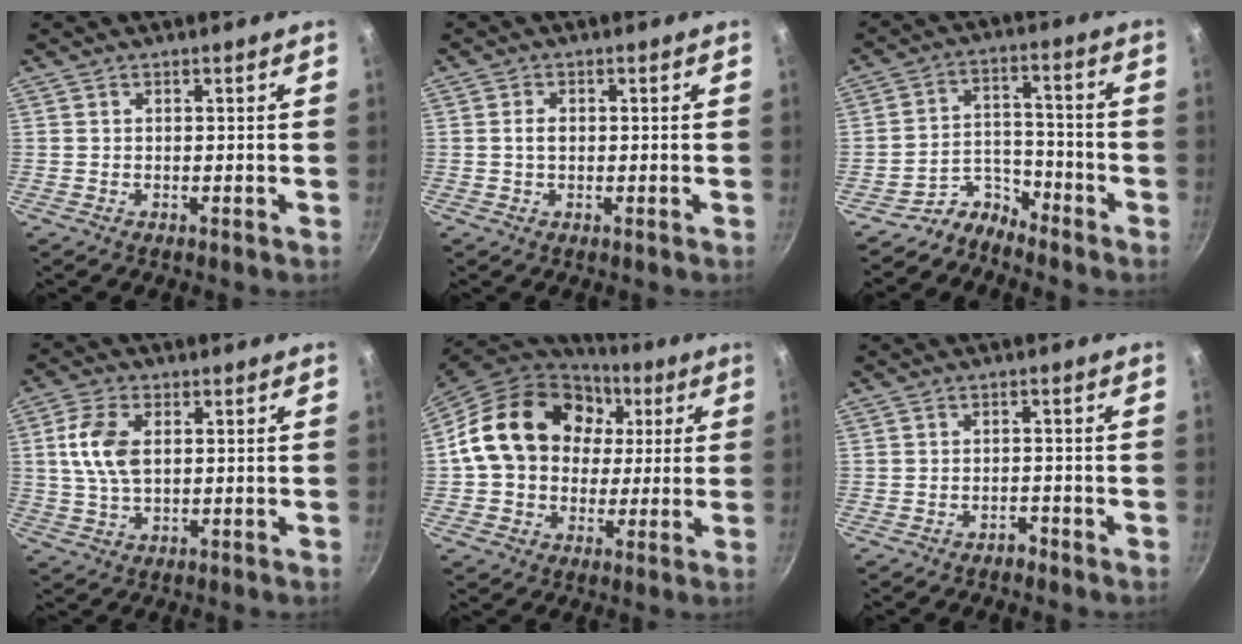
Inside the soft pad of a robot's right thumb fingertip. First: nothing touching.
{"total": 1.9, "force": [0.1, 1.3, 1.4], "torque": [-0.021, 0.005, 0.001]}
{"total": 6.3, "force": [-5.7, 2.5, 0.2], "torque": [0.016, 0.064, -0.117]}
{"total": 8.3, "force": [1.5, 4.8, 6.7], "torque": [-0.128, 0.005, 0.028]}
{"total": 21.0, "force": [4.0, 17.0, 11.8], "torque": [-0.184, 0.028, 0.066]}
{"total": 1.4, "force": [-1.3, 0.4, 0.2], "torque": [0.006, 0.019, -0.015]}